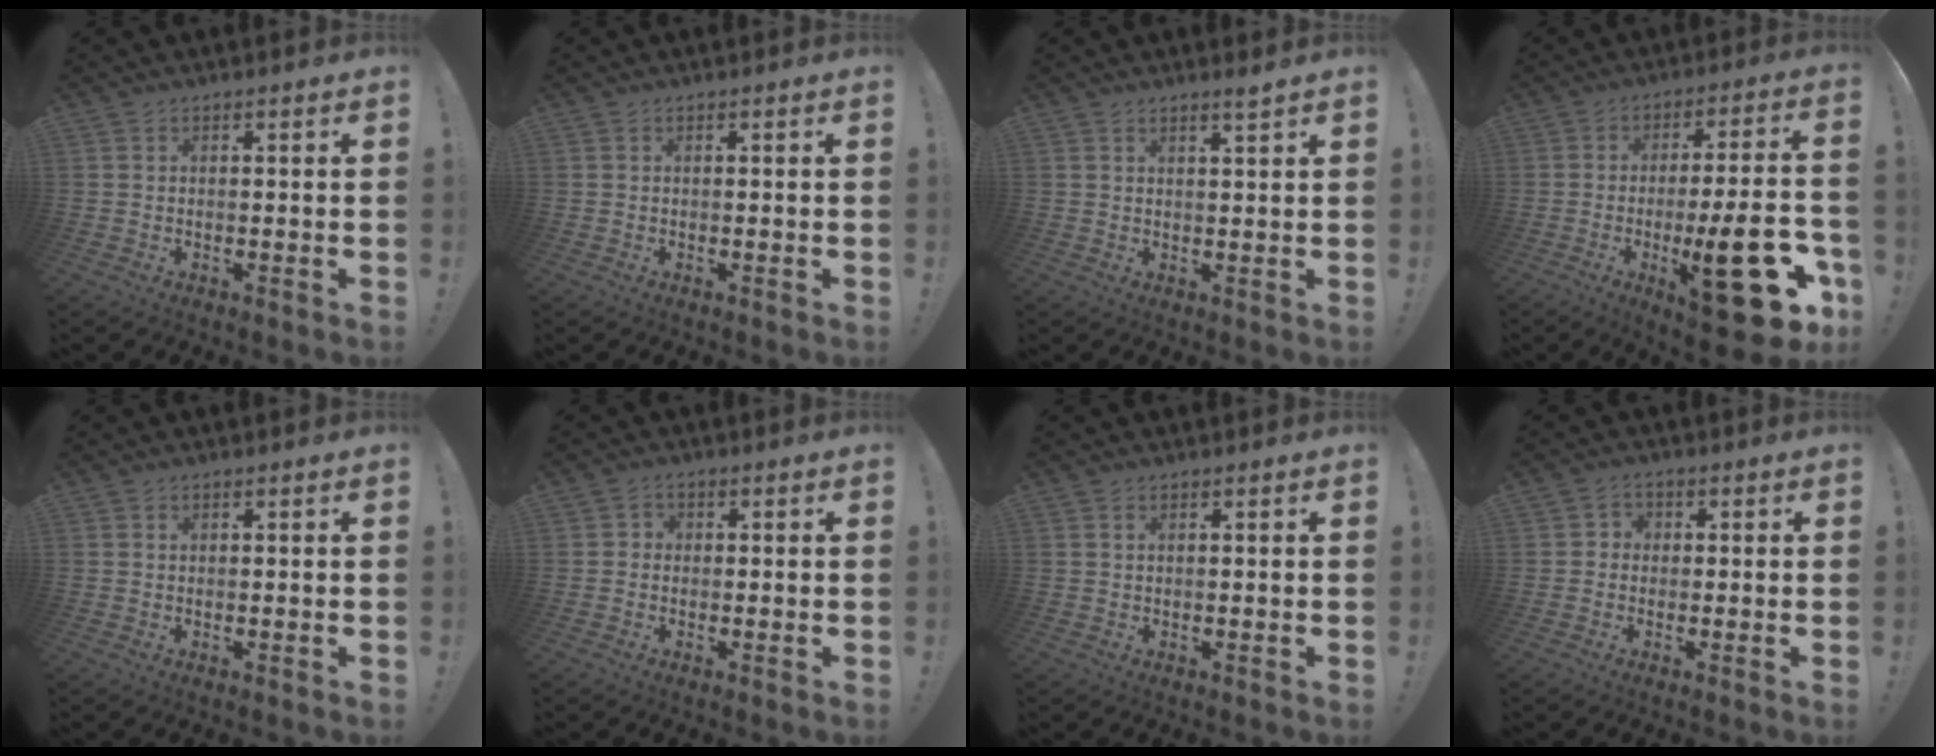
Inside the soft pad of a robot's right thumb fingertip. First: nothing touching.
{"total": 0.0}
{"total": 2.3, "force": [1.8, -0.2, 1.4], "torque": [-0.024, -0.012, 0.030]}
{"total": 24.2, "force": [-8.3, 7.2, 21.5], "torque": [-0.297, 0.031, -0.117]}
{"total": 0.0}
{"total": 1.7, "force": [-0.5, 1.4, 0.8], "torque": [-0.016, 0.006, -0.008]}
{"total": 0.6, "force": [0.3, 0.2, 0.5], "torque": [-0.009, 0.001, 0.006]}
{"total": 2.5, "force": [-0.7, 2.1, 1.0], "torque": [-0.022, 0.009, -0.012]}